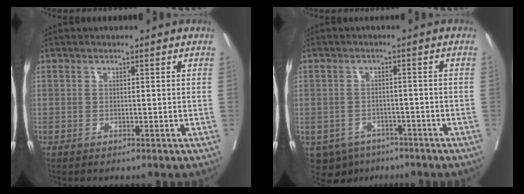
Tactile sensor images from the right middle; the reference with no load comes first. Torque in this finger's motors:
{"motor_torque": [-0.40, -0.25, 0.01, -0.02]}